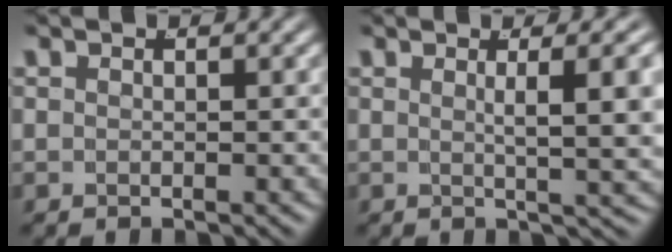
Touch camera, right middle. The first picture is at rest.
{"total": 4.5, "force": [1.3, -0.2, 4.4], "torque": [-0.048, 0.003, 0.020]}